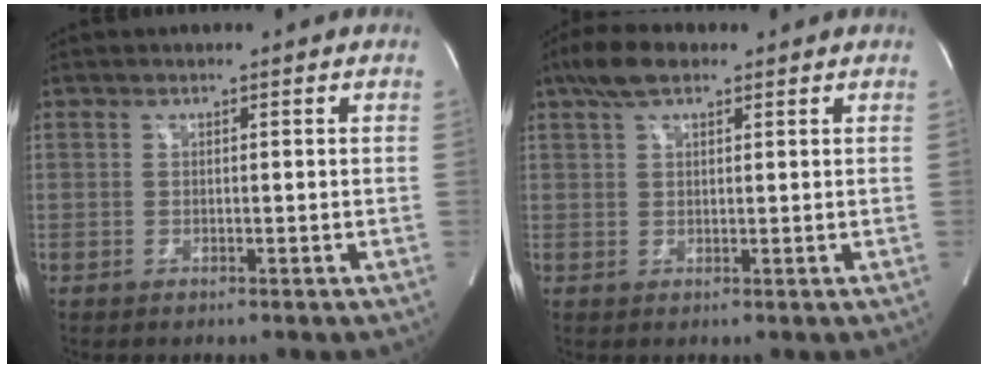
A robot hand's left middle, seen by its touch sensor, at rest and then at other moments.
{"total": 5.1, "force": [3.4, 1.8, 3.3], "torque": [-0.075, 0.020, 0.062]}